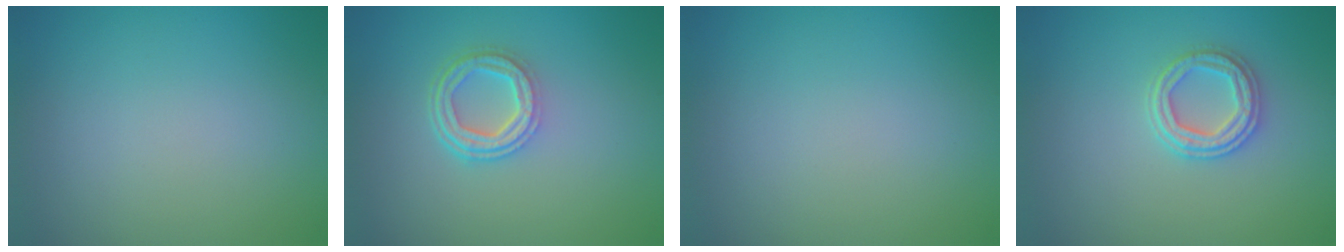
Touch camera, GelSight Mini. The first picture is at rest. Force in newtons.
{"total": 4.0, "press": 3.0, "slide": 2.7}
{"total": 0.0}
{"total": 2.8, "press": 2.7, "slide": 0.8}